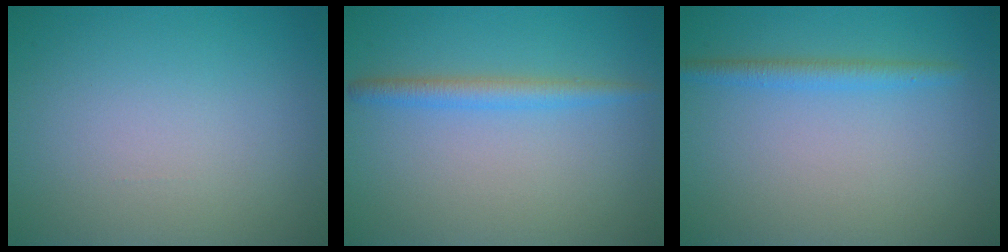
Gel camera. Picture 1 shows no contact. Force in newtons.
{"total": 2.1, "press": 2.1, "slide": 0.2}
{"total": 1.8, "press": 1.8, "slide": 0.0}